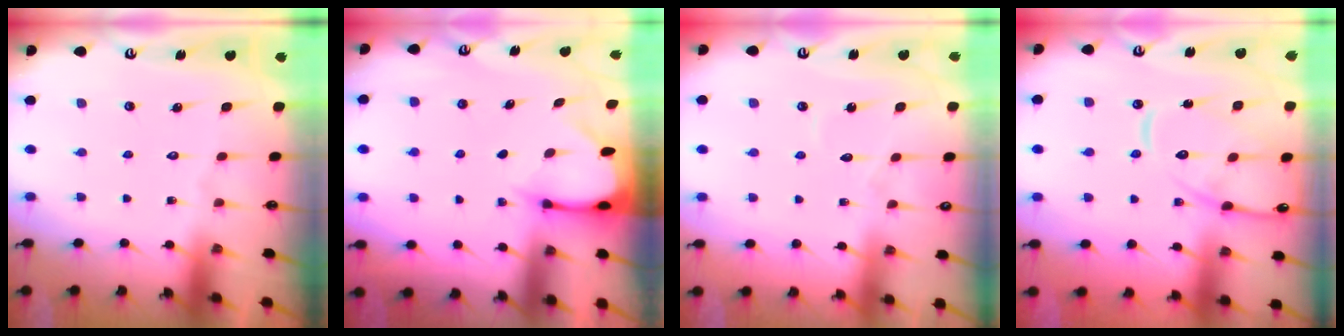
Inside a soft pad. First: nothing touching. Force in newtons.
{"total": 2.4, "press": 2.4, "slide": 0.3}
{"total": 2.7, "press": 2.7, "slide": 0.2}
{"total": 14.1, "press": 14.1, "slide": 1.1}